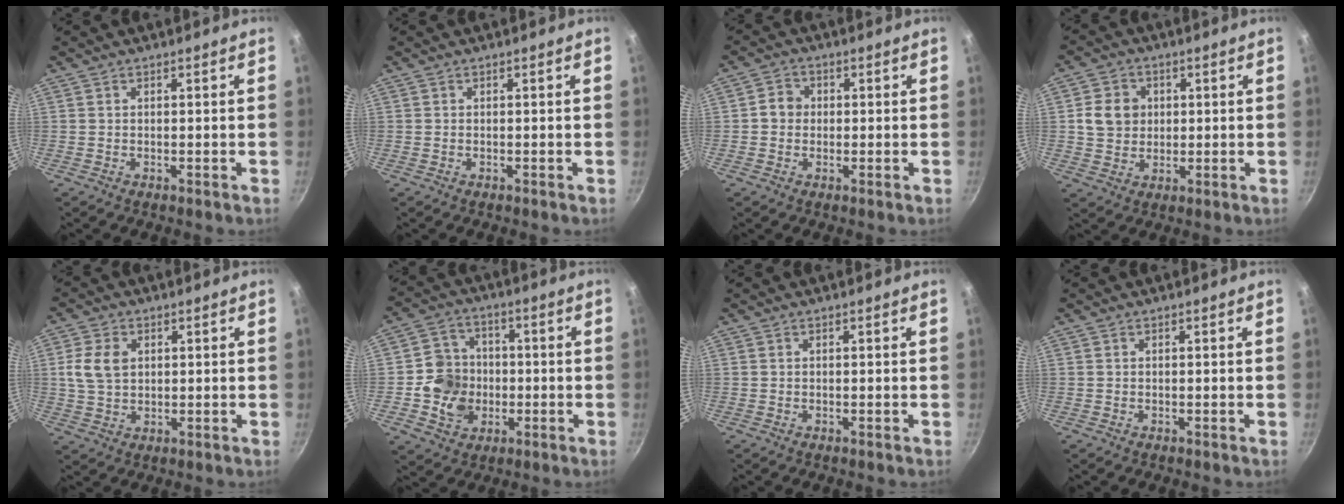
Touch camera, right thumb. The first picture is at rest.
{"total": 0.0}
{"total": 3.6, "force": [-0.1, 3.2, 1.5], "torque": [-0.011, 0.011, -0.008]}
{"total": 7.4, "force": [1.1, 6.4, 3.4], "torque": [-0.038, -0.001, 0.021]}
{"total": 6.8, "force": [1.5, 4.9, 4.5], "torque": [-0.083, -0.001, 0.032]}
{"total": 10.7, "force": [-1.7, 9.4, 4.9], "torque": [-0.048, 0.016, -0.031]}
{"total": 0.0}
{"total": 0.0}